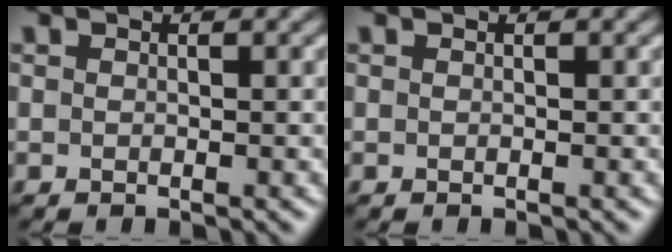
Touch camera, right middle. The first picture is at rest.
{"total": 0.0}